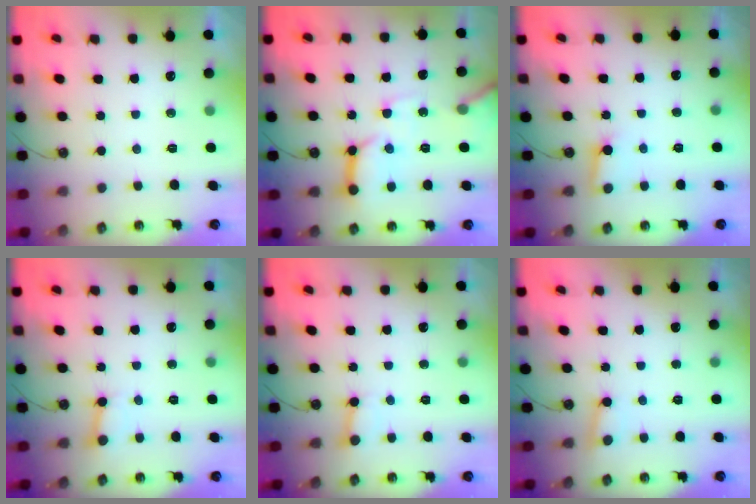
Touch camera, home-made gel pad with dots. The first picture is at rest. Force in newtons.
{"total": 13.6, "press": 13.5, "slide": 1.3}
{"total": 3.6, "press": 3.6, "slide": 0.3}
{"total": 2.7, "press": 2.7, "slide": 0.3}
{"total": 2.4, "press": 2.4, "slide": 0.0}
{"total": 3.1, "press": 3.1, "slide": 0.4}